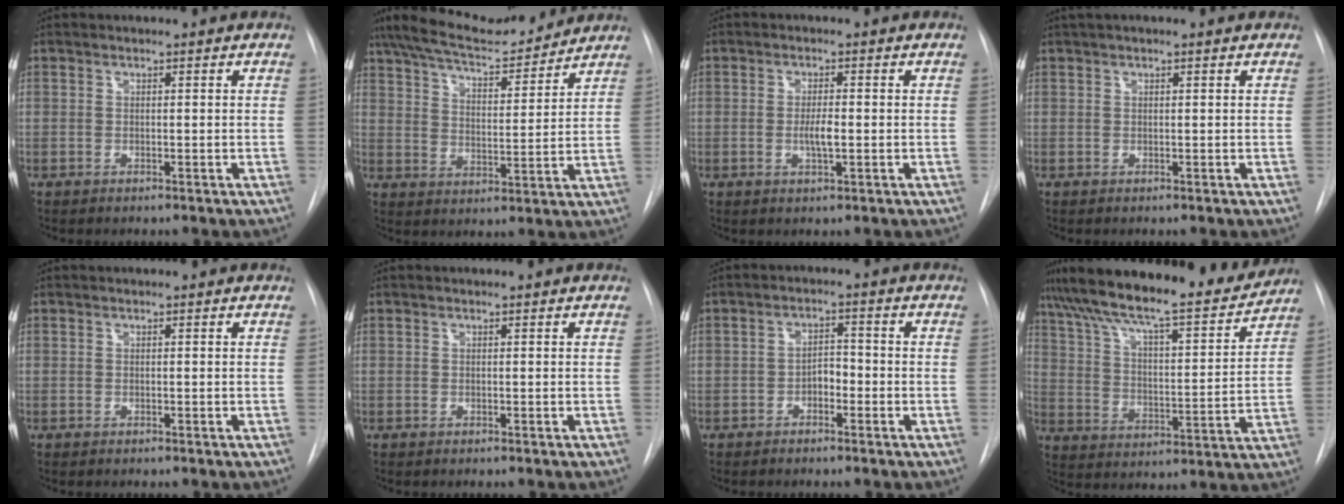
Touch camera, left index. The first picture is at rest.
{"total": 15.5, "force": [13.7, 3.0, 6.5], "torque": [-0.114, 0.017, 0.220]}
{"total": 2.7, "force": [-0.4, 0.5, 2.7], "torque": [-0.052, -0.002, -0.005]}
{"total": 2.9, "force": [2.2, 0.3, 1.9], "torque": [-0.030, 0.032, 0.035]}
{"total": 0.0}
{"total": 0.0}
{"total": 2.7, "force": [-1.2, 1.5, 1.8], "torque": [-0.022, 0.010, -0.023]}
{"total": 19.9, "force": [17.8, 2.0, 8.6], "torque": [-0.149, -0.002, 0.271]}